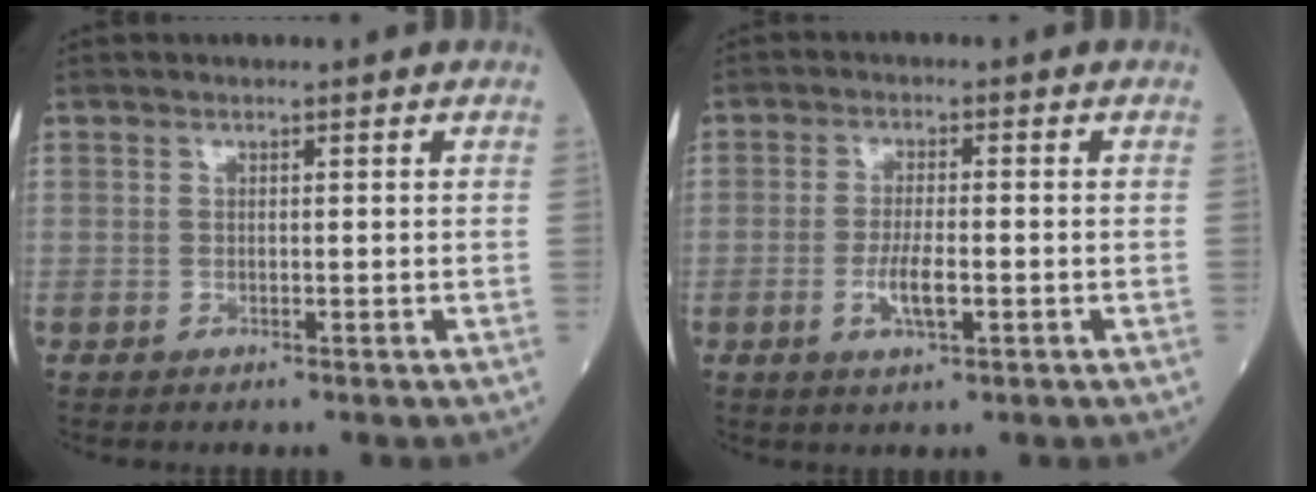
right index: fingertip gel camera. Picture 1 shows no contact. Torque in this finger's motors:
{"motor_torque": [0.12, -0.21, 0.11, 0.08]}